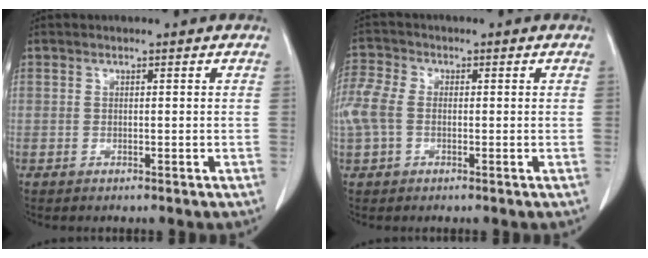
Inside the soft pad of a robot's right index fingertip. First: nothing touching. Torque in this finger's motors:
{"motor_torque": [0.78, -0.11, 0.42, 0.09]}